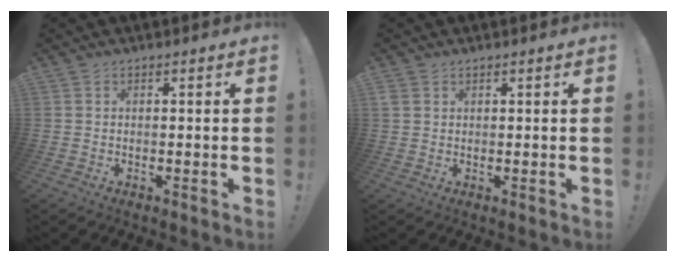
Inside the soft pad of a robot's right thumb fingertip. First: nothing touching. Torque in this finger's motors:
{"motor_torque": [0.29, -0.38, -0.10, 0.29, 0.10]}